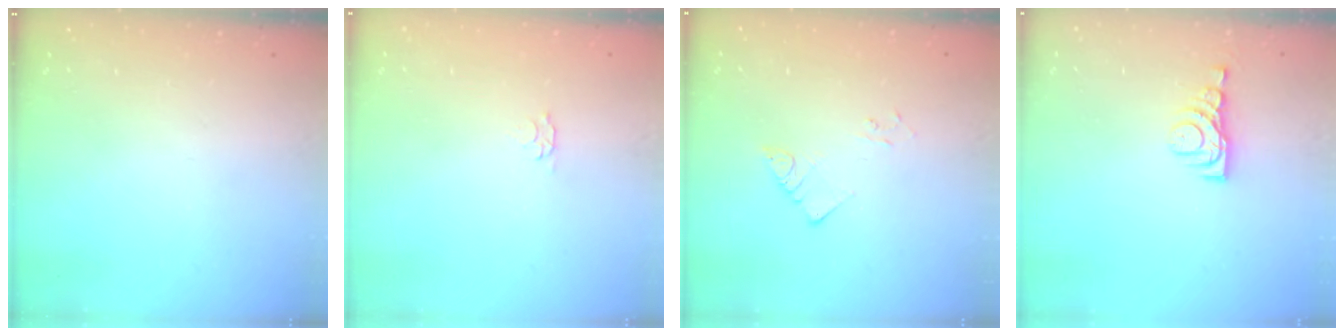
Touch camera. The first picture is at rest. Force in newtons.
{"total": 2.8, "press": 2.7, "slide": 0.5}
{"total": 2.2, "press": 2.2, "slide": 0.2}
{"total": 5.0, "press": 4.9, "slide": 0.7}